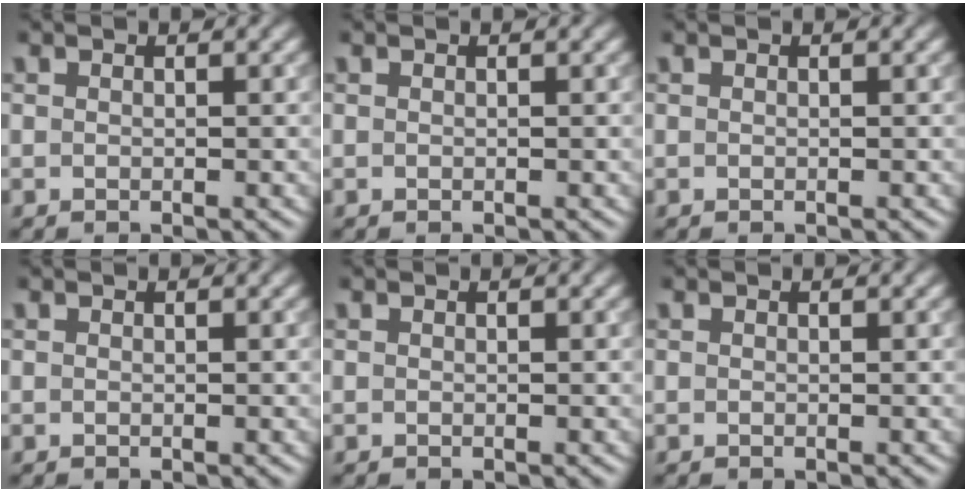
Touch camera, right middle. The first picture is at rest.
{"total": 0.0}
{"total": 0.0}
{"total": 0.0}
{"total": 0.0}
{"total": 0.0}